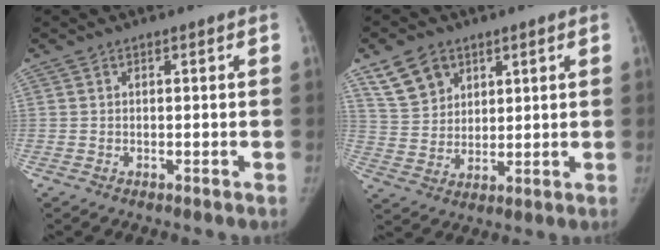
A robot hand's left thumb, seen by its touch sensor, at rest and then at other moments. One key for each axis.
{"total": 8.3, "fx": 5.0, "fy": 6.0, "fz": 2.9, "tx": -0.029, "ty": -0.021, "tz": 0.102}